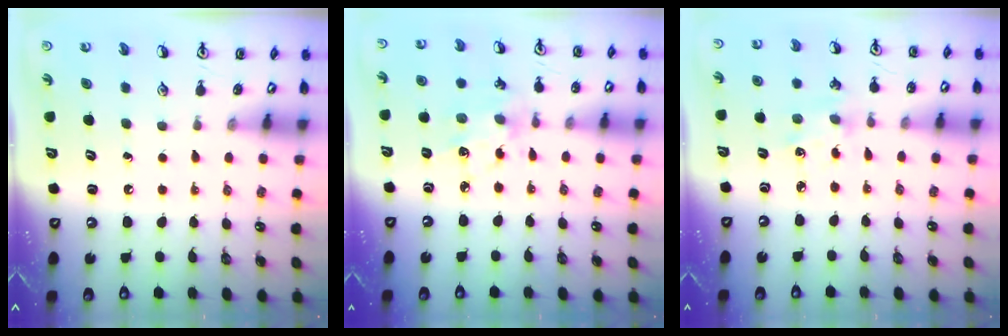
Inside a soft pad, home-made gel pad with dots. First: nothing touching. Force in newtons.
{"total": 6.3, "press": 6.3, "slide": 0.4}
{"total": 1.7, "press": 1.7, "slide": 0.4}